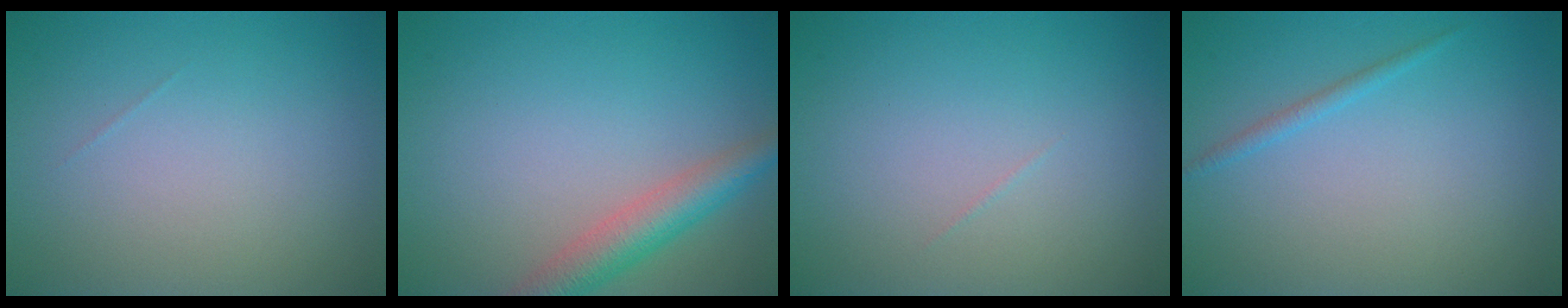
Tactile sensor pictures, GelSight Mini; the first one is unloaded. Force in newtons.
{"total": 4.2, "press": 4.2, "slide": 0.1}
{"total": 0.0}
{"total": 0.9, "press": 0.9, "slide": 0.1}